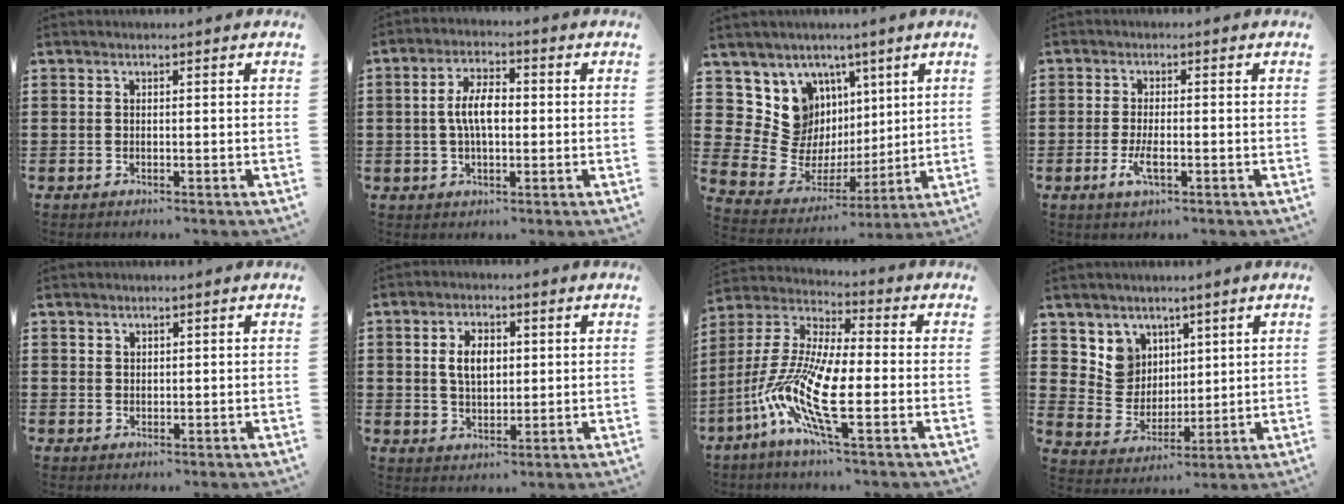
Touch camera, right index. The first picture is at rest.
{"total": 6.0, "force": [-0.1, 2.7, 5.3], "torque": [-0.106, 0.006, -0.006]}
{"total": 11.1, "force": [3.4, 10.3, 2.4], "torque": [-0.075, -0.038, 0.078]}
{"total": 3.5, "force": [-1.1, 1.0, 3.1], "torque": [-0.065, -0.004, -0.024]}
{"total": 1.1, "force": [0.9, 0.7, 0.1], "torque": [-0.003, 0.001, 0.019]}
{"total": 5.0, "force": [0.8, 3.1, 3.8], "torque": [-0.081, 0.007, 0.007]}
{"total": 13.6, "force": [-4.2, 3.3, 12.5], "torque": [-0.293, -0.020, -0.090]}
{"total": 7.0, "force": [3.7, 6.0, 0.5], "torque": [-0.051, -0.011, 0.074]}